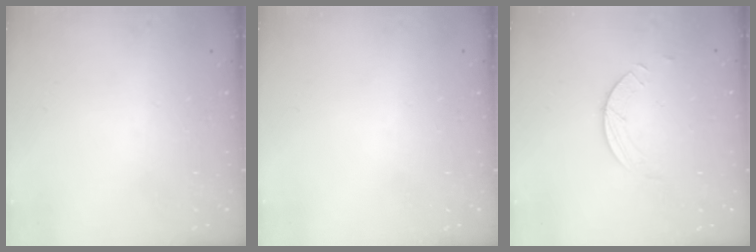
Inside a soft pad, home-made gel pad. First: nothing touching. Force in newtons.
{"total": 0.0}
{"total": 2.6, "press": 2.6, "slide": 0.3}